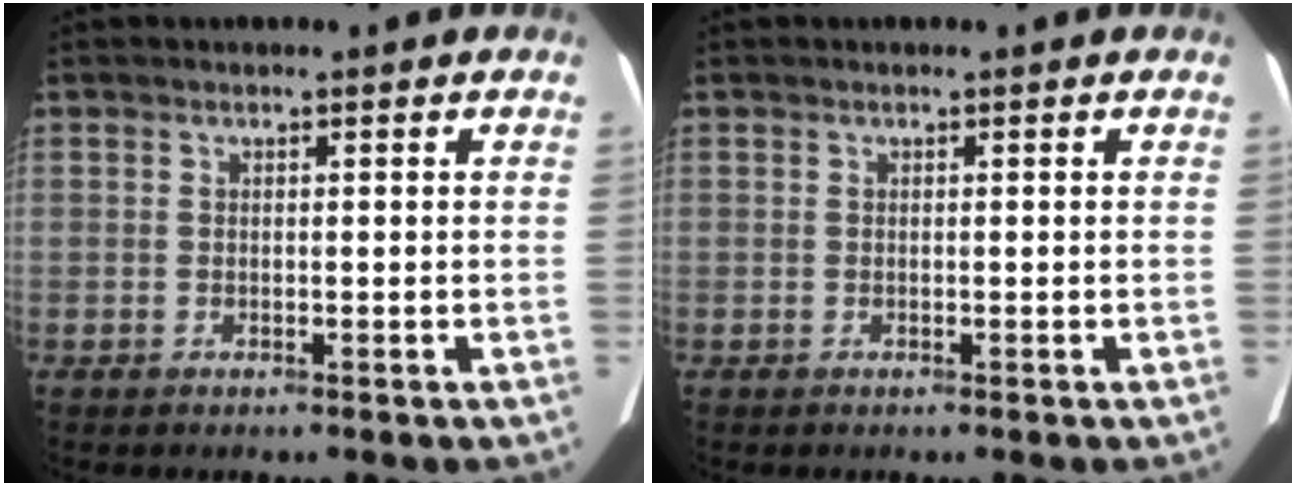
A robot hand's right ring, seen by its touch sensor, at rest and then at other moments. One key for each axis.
{"total": 0.0}